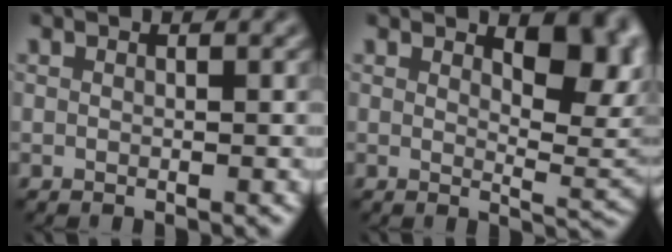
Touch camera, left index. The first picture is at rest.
{"total": 6.0, "force": [2.4, 2.6, 4.8], "torque": [-0.063, -0.010, 0.039]}